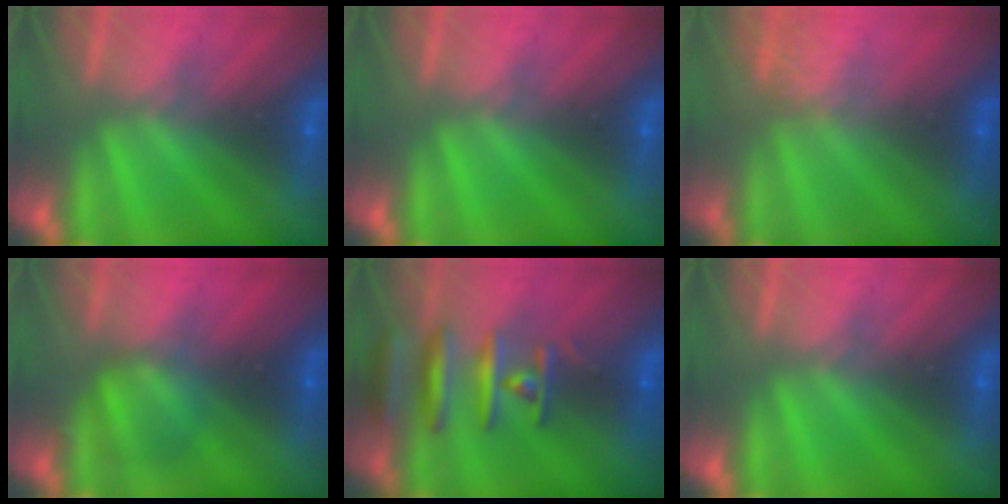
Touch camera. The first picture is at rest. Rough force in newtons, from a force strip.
{"total": 0.0}
{"total": 1.8}
{"total": 2.5}
{"total": 7.5}
{"total": 0.0}